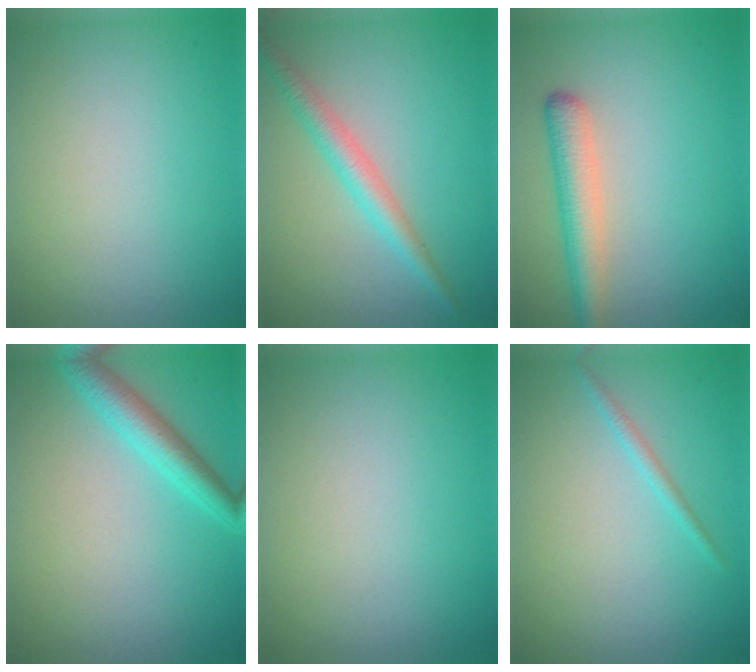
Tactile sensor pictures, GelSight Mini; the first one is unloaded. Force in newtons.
{"total": 2.9, "press": 2.9, "slide": 0.1}
{"total": 3.7, "press": 3.7, "slide": 0.1}
{"total": 3.4, "press": 3.4, "slide": 0.2}
{"total": 0.0}
{"total": 1.0, "press": 1.0, "slide": 0.1}